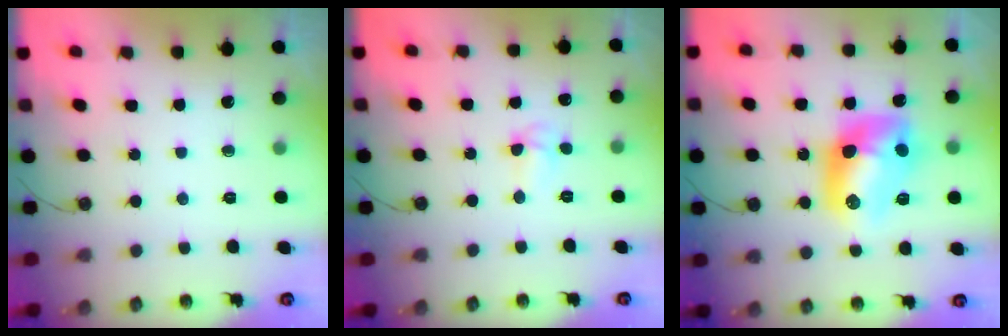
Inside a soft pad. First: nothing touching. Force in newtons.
{"total": 3.2, "press": 3.1, "slide": 0.8}
{"total": 12.8, "press": 12.8, "slide": 1.1}